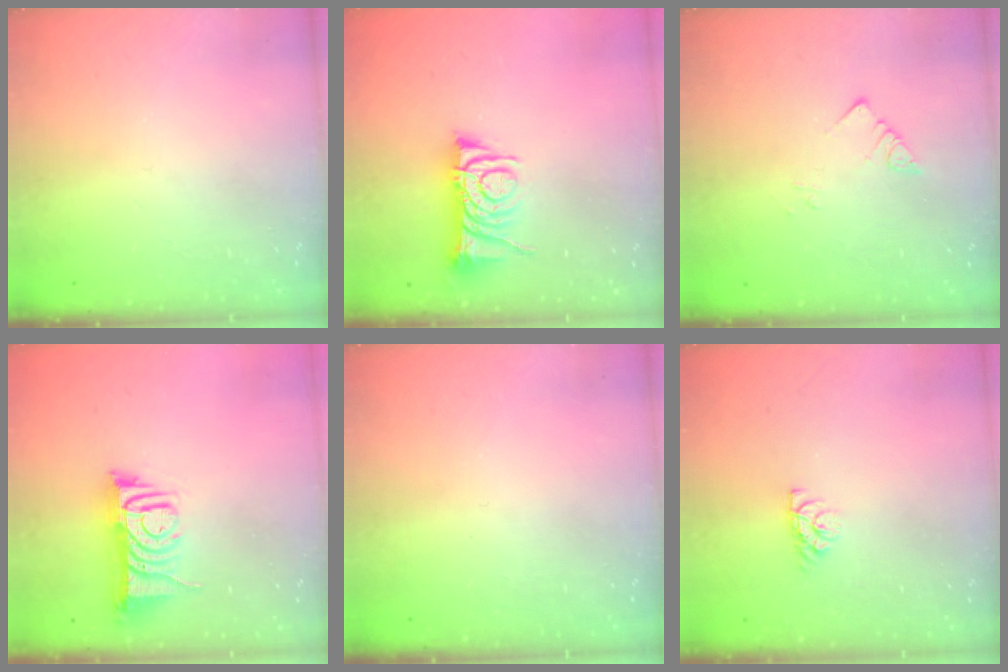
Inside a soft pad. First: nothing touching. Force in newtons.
{"total": 8.3, "press": 8.3, "slide": 0.4}
{"total": 2.8, "press": 2.8, "slide": 0.2}
{"total": 8.5, "press": 8.4, "slide": 0.4}
{"total": 0.0}
{"total": 4.6, "press": 4.6, "slide": 0.5}